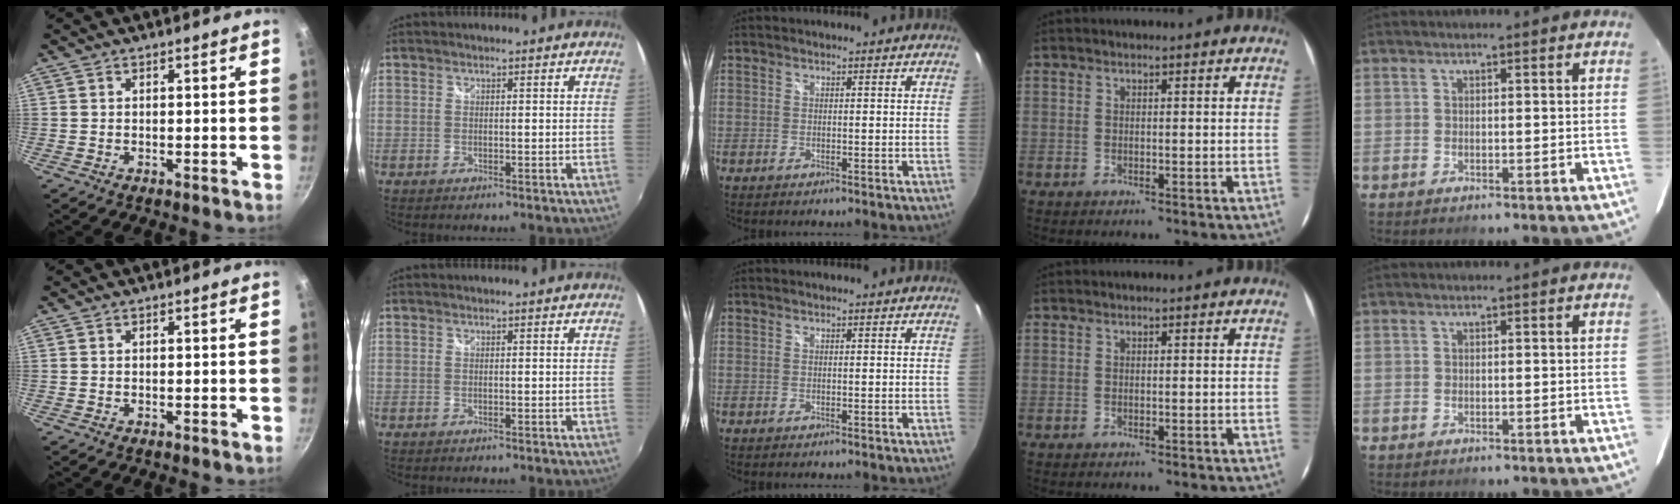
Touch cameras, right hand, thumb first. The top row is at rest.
{}